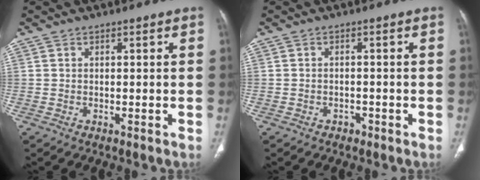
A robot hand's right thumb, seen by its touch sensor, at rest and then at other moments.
{"total": 1.4, "force": [-0.9, 1.0, 0.3], "torque": [-0.007, 0.005, -0.014]}